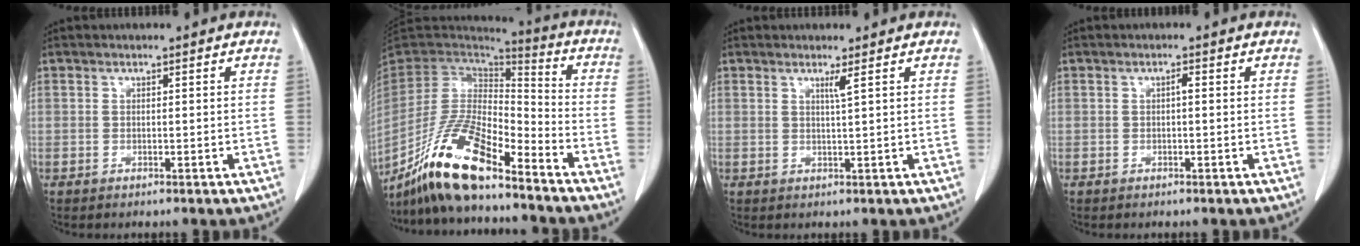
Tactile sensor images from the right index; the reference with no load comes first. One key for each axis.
{"total": 16.7, "fx": -12.2, "fy": 3.5, "fz": 10.9, "tx": -0.214, "ty": -0.009, "tz": -0.227}
{"total": 1.4, "fx": 0.8, "fy": -0.5, "fz": 1.0, "tx": -0.027, "ty": -0.009, "tz": 0.015}
{"total": 0.8, "fx": 0.0, "fy": 0.2, "fz": 0.8, "tx": -0.013, "ty": 0.003, "tz": -0.001}